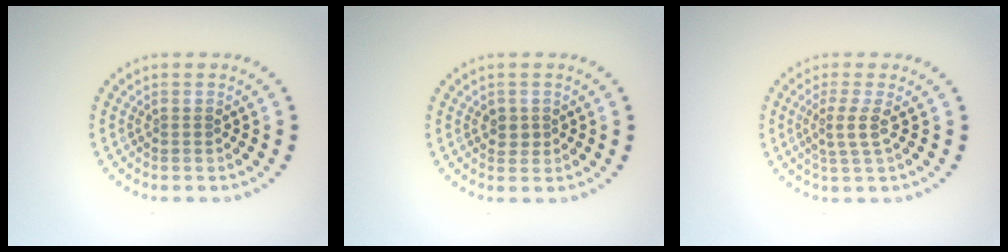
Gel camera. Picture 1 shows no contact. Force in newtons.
{"total": 1.4, "press": 1.3, "slide": 0.5}
{"total": 2.2, "press": 1.6, "slide": 1.5}